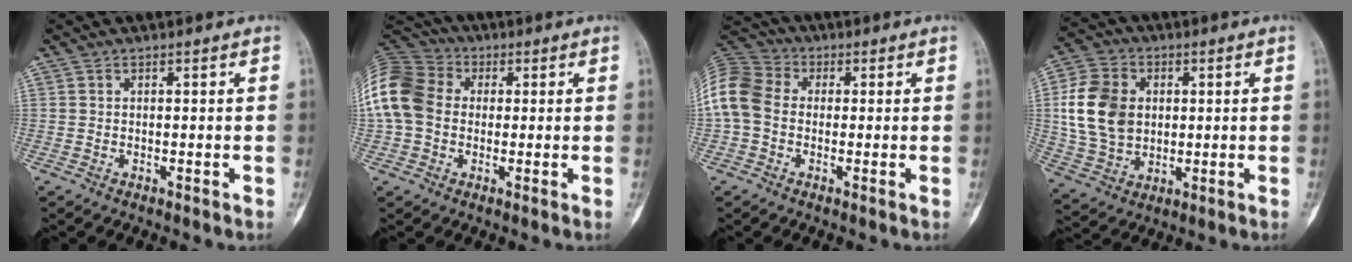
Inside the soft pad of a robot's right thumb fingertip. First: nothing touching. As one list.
[{"total": 15.7, "force": [1.0, 12.5, 9.5], "torque": [-0.215, 0.037, 0.010]}, {"total": 11.4, "force": [-0.3, 9.0, 6.9], "torque": [-0.147, 0.031, -0.016]}, {"total": 13.9, "force": [1.7, 10.8, 8.7], "torque": [-0.142, 0.002, 0.035]}]